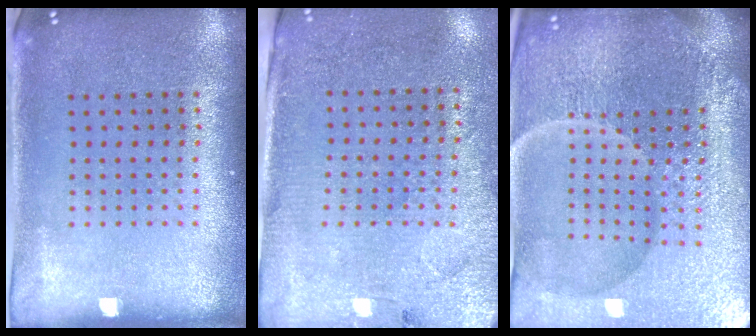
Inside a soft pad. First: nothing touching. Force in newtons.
{"total": 2.8, "press": 2.6, "slide": 1.1}
{"total": 6.8, "press": 6.0, "slide": 3.0}